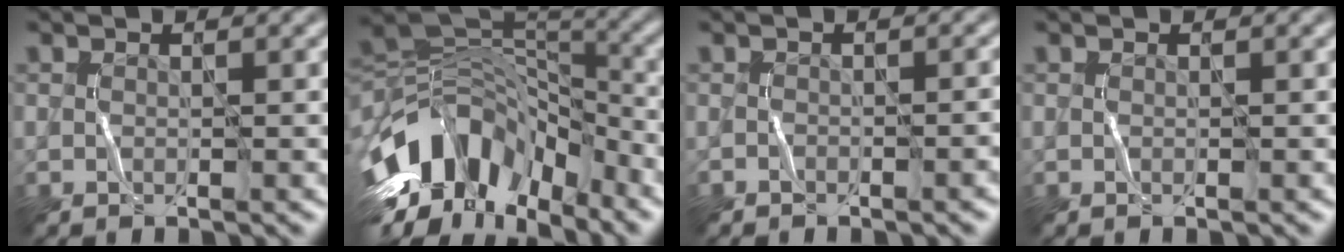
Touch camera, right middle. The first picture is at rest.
{"total": 11.8, "force": [-6.1, 6.7, 7.5], "torque": [-0.144, 0.031, -0.122]}
{"total": 1.8, "force": [-1.5, 0.5, 0.9], "torque": [-0.002, 0.018, -0.018]}
{"total": 0.0}